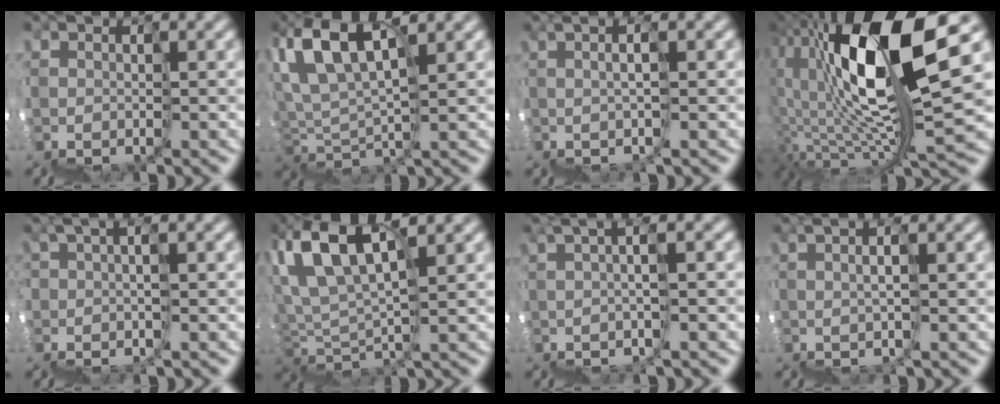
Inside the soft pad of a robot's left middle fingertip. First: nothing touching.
{"total": 5.2, "force": [5.0, -1.0, 1.1], "torque": [-0.032, 0.050, 0.083]}
{"total": 2.2, "force": [1.3, -1.8, 0.1], "torque": [0.030, 0.026, 0.032]}
{"total": 9.4, "force": [3.5, -0.3, 8.7], "torque": [-0.153, 0.042, 0.064]}
{"total": 1.0, "force": [0.4, -0.8, 0.4], "torque": [-0.005, 0.008, 0.016]}
{"total": 5.5, "force": [5.2, -1.0, 1.6], "torque": [-0.043, 0.052, 0.088]}
{"total": 2.1, "force": [1.0, -1.6, 1.0], "torque": [0.010, 0.028, 0.033]}
{"total": 2.4, "force": [1.6, -1.8, 0.1], "torque": [0.029, 0.027, 0.038]}